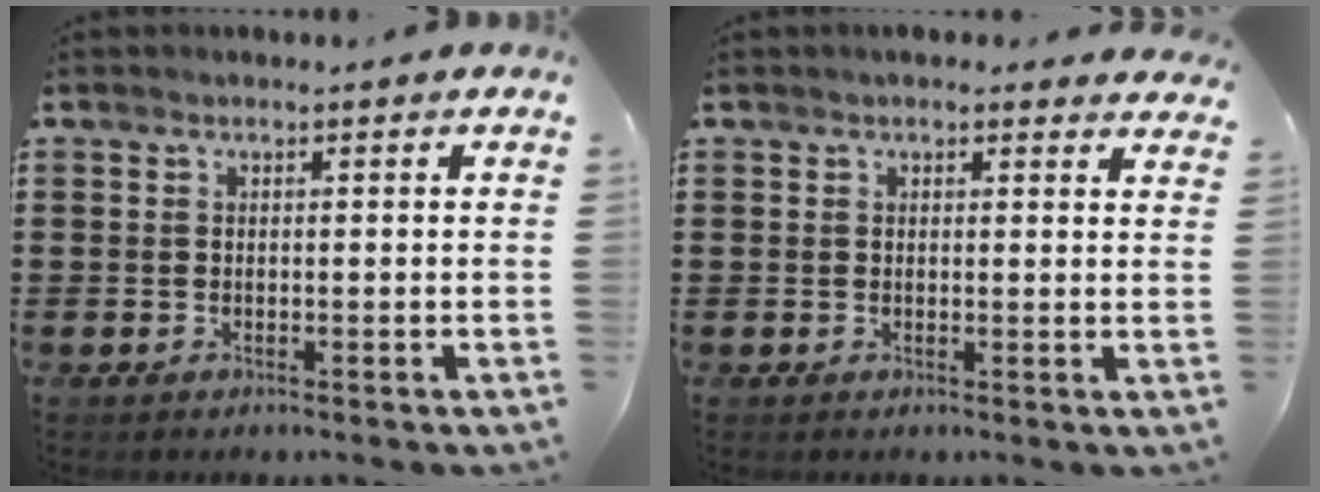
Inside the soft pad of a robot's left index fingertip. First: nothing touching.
{"total": 1.5, "force": [1.4, 0.5, 0.4], "torque": [-0.011, 0.006, 0.026]}